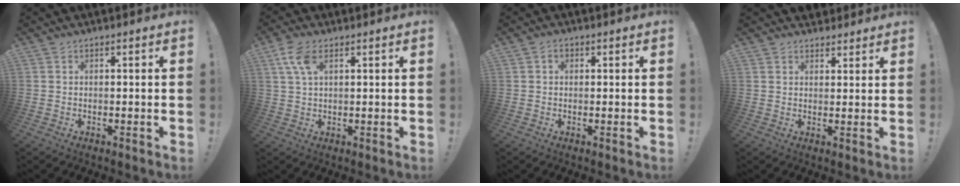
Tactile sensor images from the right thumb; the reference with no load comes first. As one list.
[{"total": 6.5, "force": [3.0, 3.3, 4.8], "torque": [-0.096, 0.002, 0.058]}, {"total": 1.4, "force": [0.0, 1.2, 0.8], "torque": [-0.014, 0.005, -0.002]}, {"total": 2.9, "force": [2.3, 1.8, -0.1], "torque": [0.019, -0.014, 0.039]}]